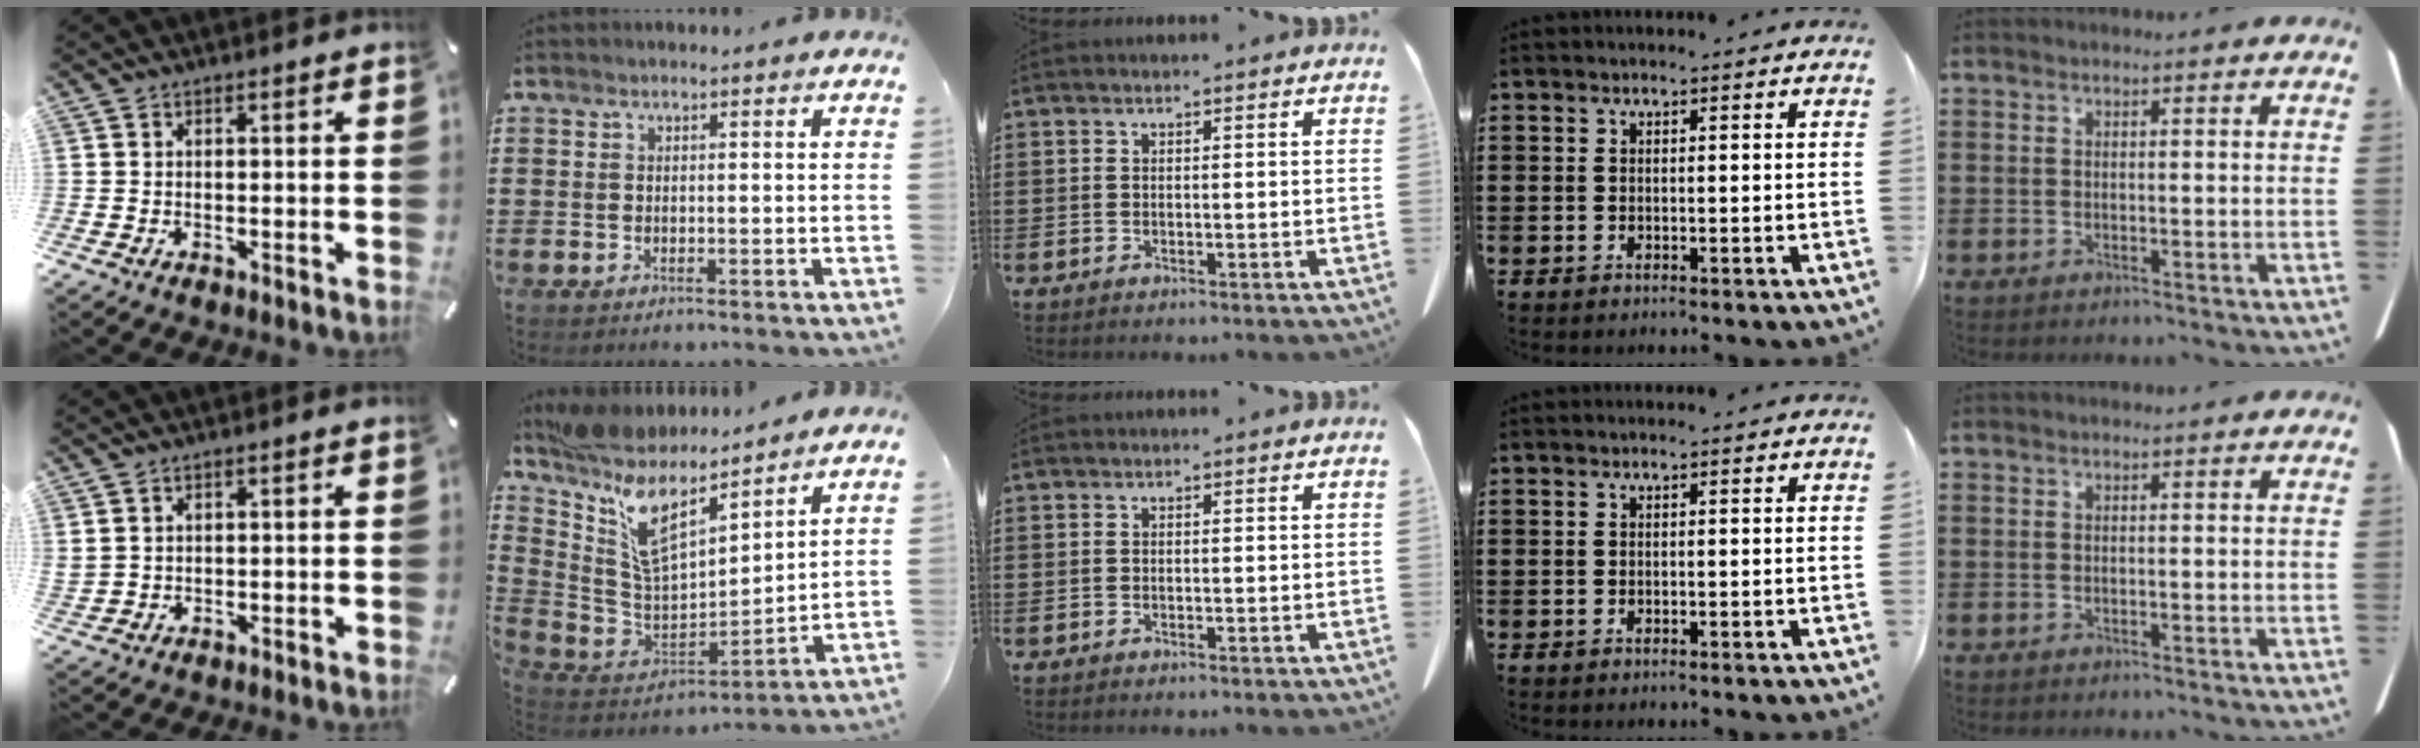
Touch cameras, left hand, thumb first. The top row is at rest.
{"thumb": {"total": 1.5, "force": [1.2, 0.8, 0.5], "torque": [-0.012, -0.002, 0.022]}, "index": {"total": 10.6, "force": [7.1, 3.5, 7.0], "torque": [-0.185, -0.059, 0.118]}}